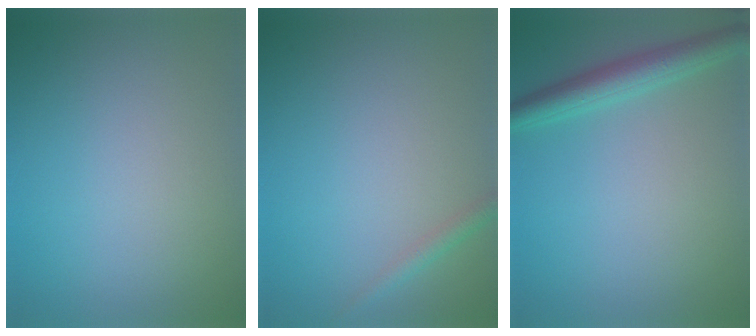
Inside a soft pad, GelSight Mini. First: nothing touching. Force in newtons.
{"total": 1.3, "press": 1.3, "slide": 0.1}
{"total": 3.4, "press": 3.4, "slide": 0.2}